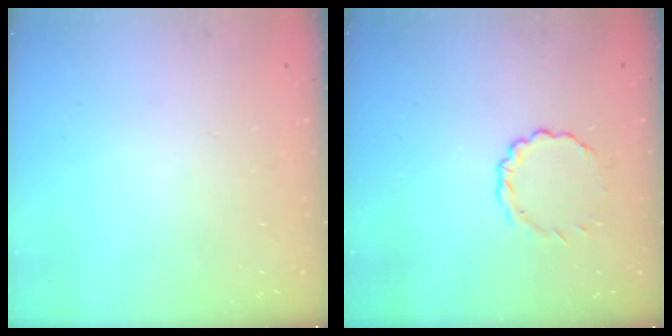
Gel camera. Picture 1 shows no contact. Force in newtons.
{"total": 2.8, "press": 2.7, "slide": 0.9}